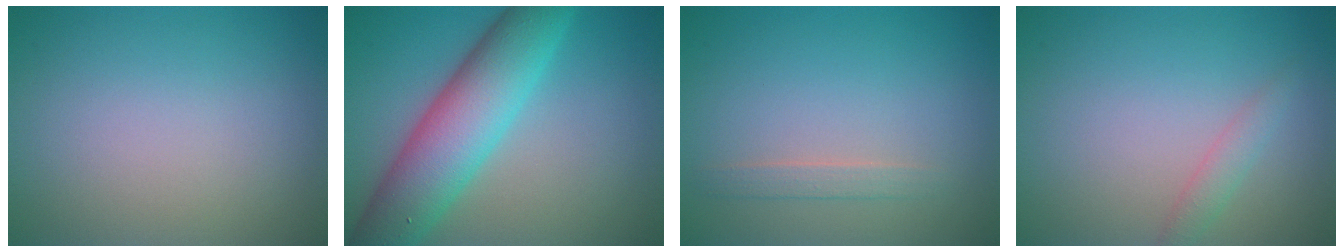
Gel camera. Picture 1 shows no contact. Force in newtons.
{"total": 8.8, "press": 8.8, "slide": 0.2}
{"total": 1.2, "press": 1.2, "slide": 0.1}
{"total": 1.5, "press": 1.5, "slide": 0.0}